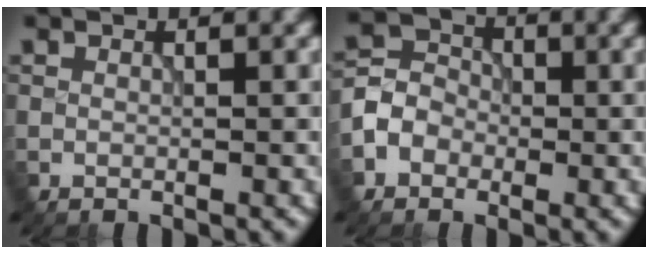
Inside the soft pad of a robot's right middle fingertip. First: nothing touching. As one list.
[{"total": 3.7, "force": [-1.3, 3.2, 1.2], "torque": [-0.016, 0.006, -0.033]}]